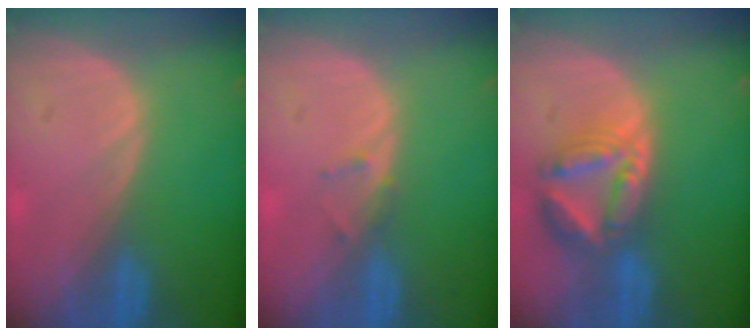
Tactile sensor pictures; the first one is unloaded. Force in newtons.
{"total": 1.3, "press": 1.1, "slide": 0.8}
{"total": 8.0, "press": 6.9, "slide": 4.0}